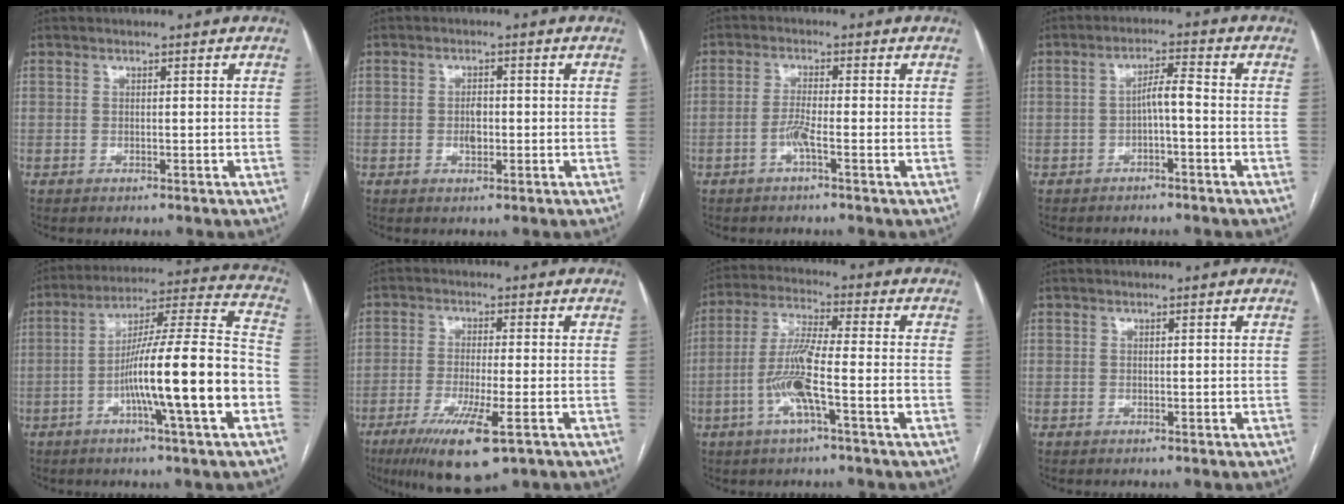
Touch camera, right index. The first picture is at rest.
{"total": 2.4, "force": [-0.3, 1.3, 2.0], "torque": [-0.034, 0.002, -0.003]}
{"total": 2.9, "force": [-1.2, 0.0, 2.6], "torque": [-0.052, -0.001, -0.028]}
{"total": 3.5, "force": [-1.0, 0.4, 3.3], "torque": [-0.055, 0.014, -0.014]}
{"total": 18.5, "force": [-5.5, 0.2, 17.7], "torque": [-0.279, 0.008, -0.092]}
{"total": 10.6, "force": [-5.5, 1.3, 9.0], "torque": [-0.164, -0.030, -0.087]}
{"total": 9.5, "force": [-3.1, 0.3, 9.0], "torque": [-0.180, 0.003, -0.063]}
{"total": 0.0}